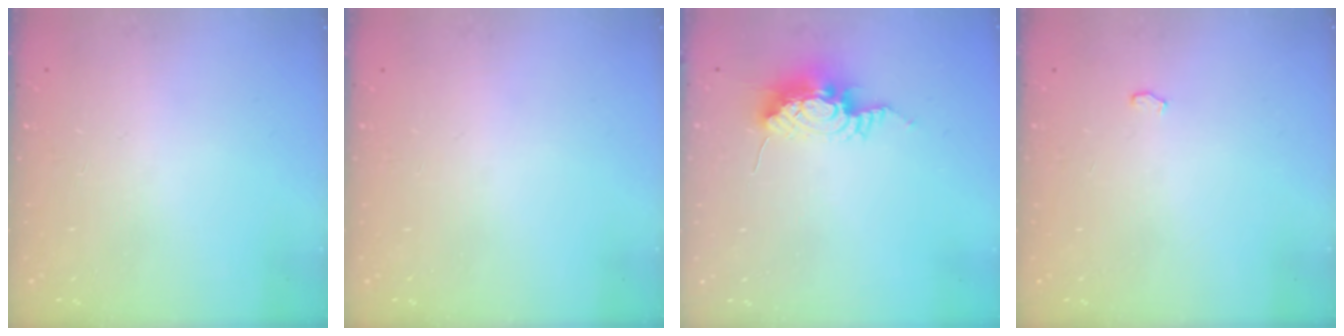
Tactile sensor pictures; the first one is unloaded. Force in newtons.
{"total": 0.0}
{"total": 9.0, "press": 9.0, "slide": 0.8}
{"total": 3.7, "press": 2.8, "slide": 2.5}